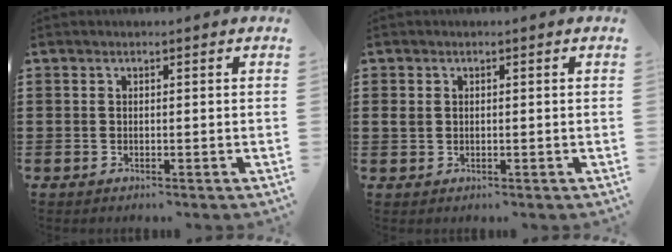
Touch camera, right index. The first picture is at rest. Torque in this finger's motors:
{"motor_torque": [0.34, 0.31, 0.01, 0.01]}